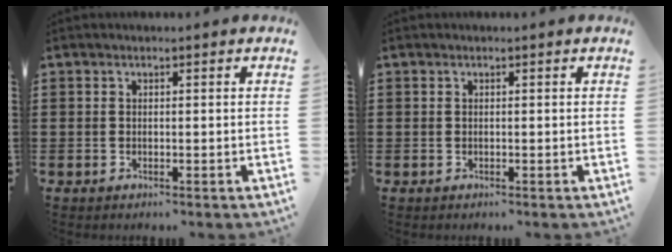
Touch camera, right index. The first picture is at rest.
{"total": 0.0}